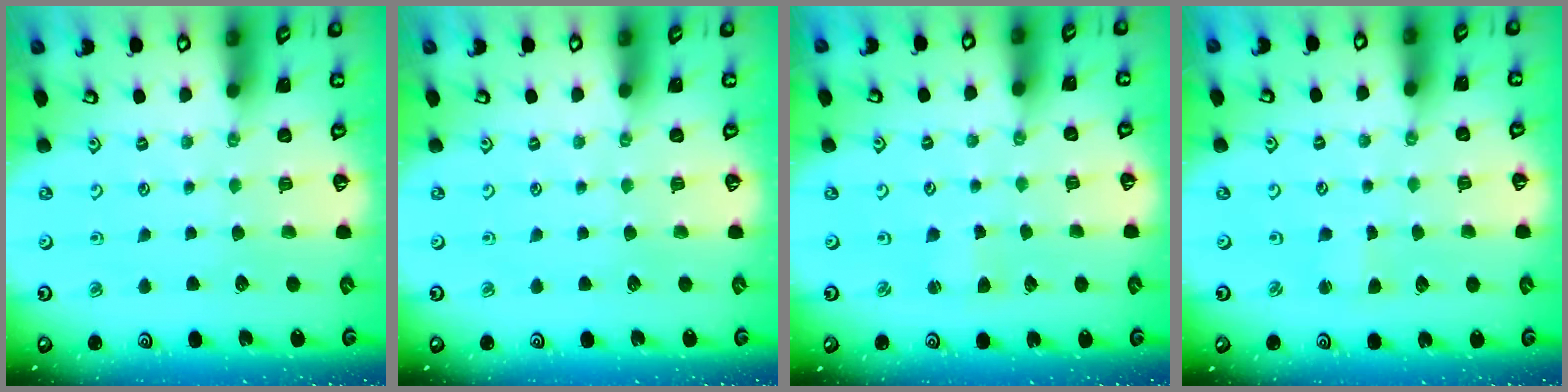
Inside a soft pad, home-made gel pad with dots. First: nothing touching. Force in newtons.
{"total": 0.0}
{"total": 2.1, "press": 2.1, "slide": 0.3}
{"total": 1.6, "press": 1.5, "slide": 0.4}